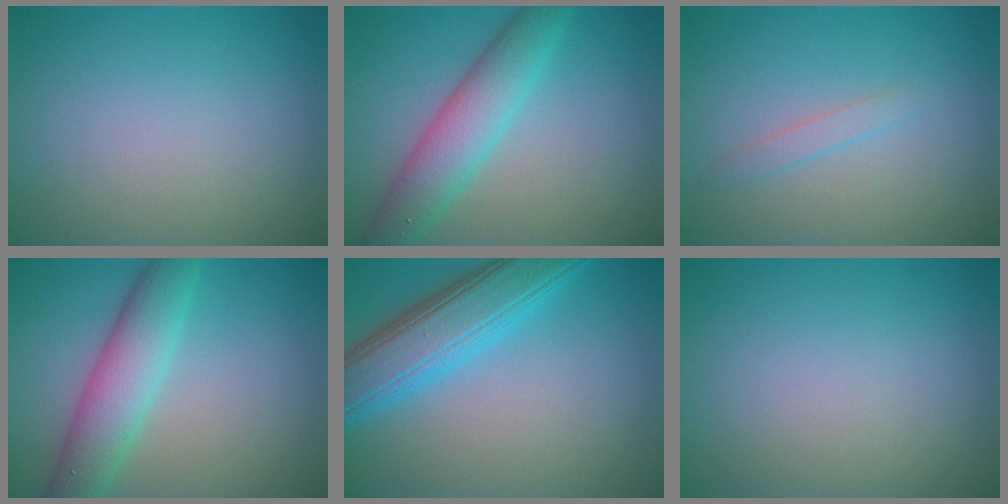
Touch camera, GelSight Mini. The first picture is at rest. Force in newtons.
{"total": 5.4, "press": 5.4, "slide": 0.2}
{"total": 1.0, "press": 1.0, "slide": 0.0}
{"total": 5.5, "press": 5.5, "slide": 0.1}
{"total": 7.0, "press": 7.0, "slide": 0.2}
{"total": 0.0}